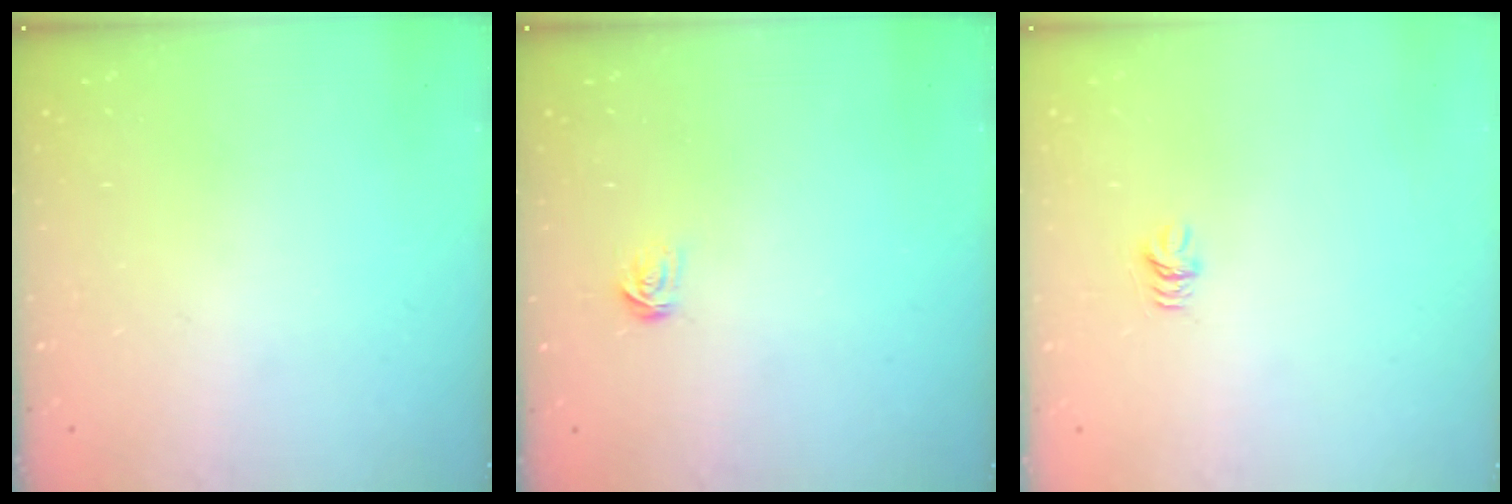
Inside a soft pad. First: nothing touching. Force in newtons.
{"total": 2.4, "press": 2.4, "slide": 0.2}
{"total": 3.9, "press": 3.9, "slide": 0.3}